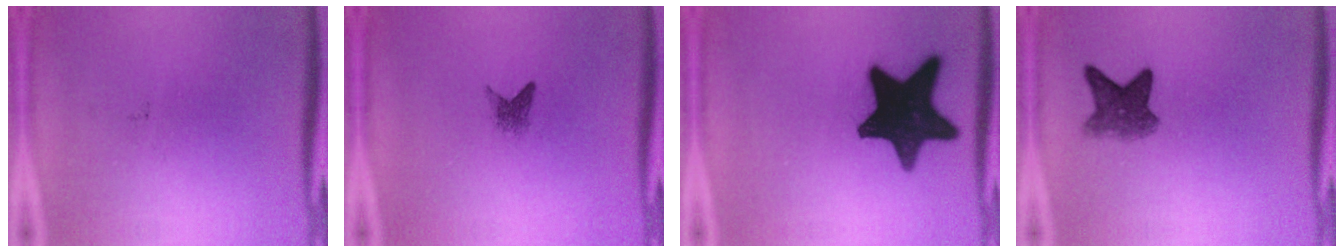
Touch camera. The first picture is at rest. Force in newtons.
{"total": 1.5}
{"total": 17.3}
{"total": 5.2}